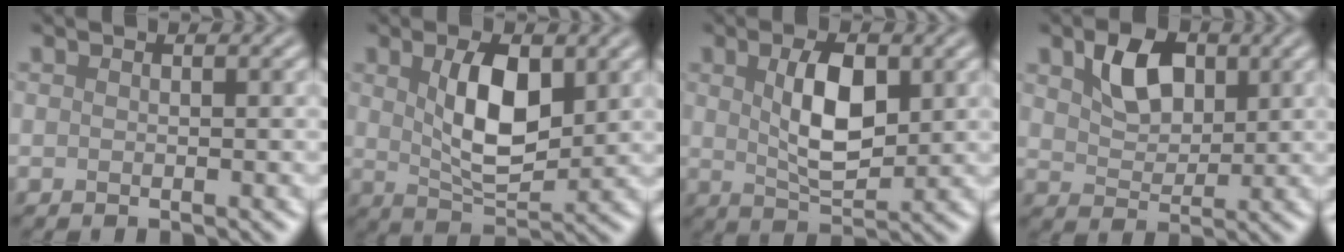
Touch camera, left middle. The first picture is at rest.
{"total": 6.0, "force": [1.5, 2.8, 5.1], "torque": [-0.099, -0.001, 0.031]}
{"total": 5.3, "force": [1.1, 2.4, 4.5], "torque": [-0.089, 0.000, 0.023]}
{"total": 4.3, "force": [1.8, 2.8, 2.7], "torque": [-0.057, 0.003, 0.032]}